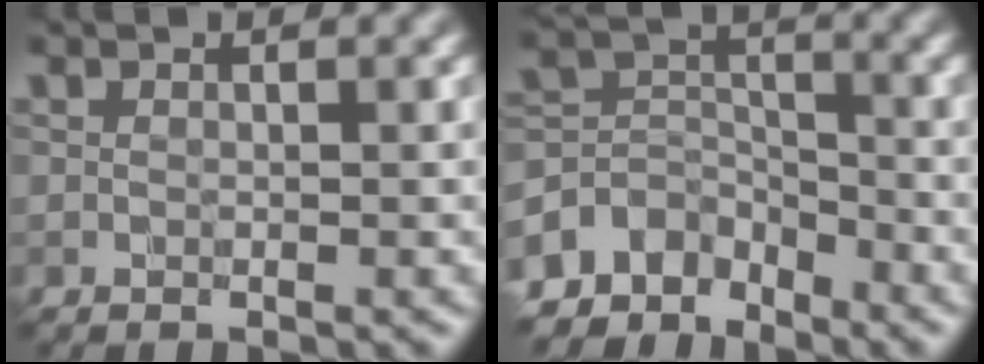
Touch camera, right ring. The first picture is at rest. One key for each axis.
{"total": 4.7, "fx": -3.7, "fy": 2.7, "fz": 0.9, "tx": -0.007, "ty": -0.001, "tz": -0.080}